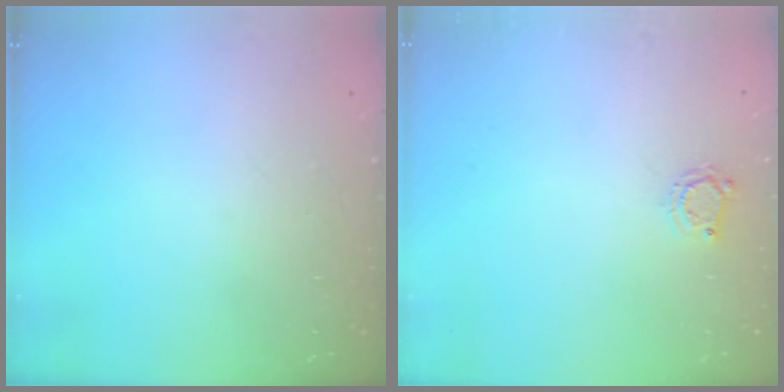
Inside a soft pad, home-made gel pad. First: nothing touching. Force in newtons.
{"total": 3.6, "press": 3.6, "slide": 0.5}